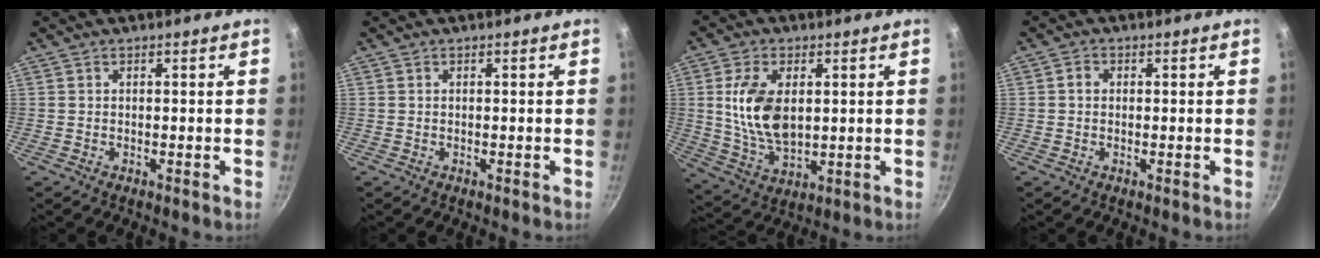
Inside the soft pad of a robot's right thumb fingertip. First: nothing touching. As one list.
[{"total": 0.0}, {"total": 12.6, "force": [2.0, 7.3, 10.1], "torque": [-0.181, -0.015, 0.044]}, {"total": 1.5, "force": [0.1, 1.3, 0.8], "torque": [-0.011, 0.006, 0.000]}]